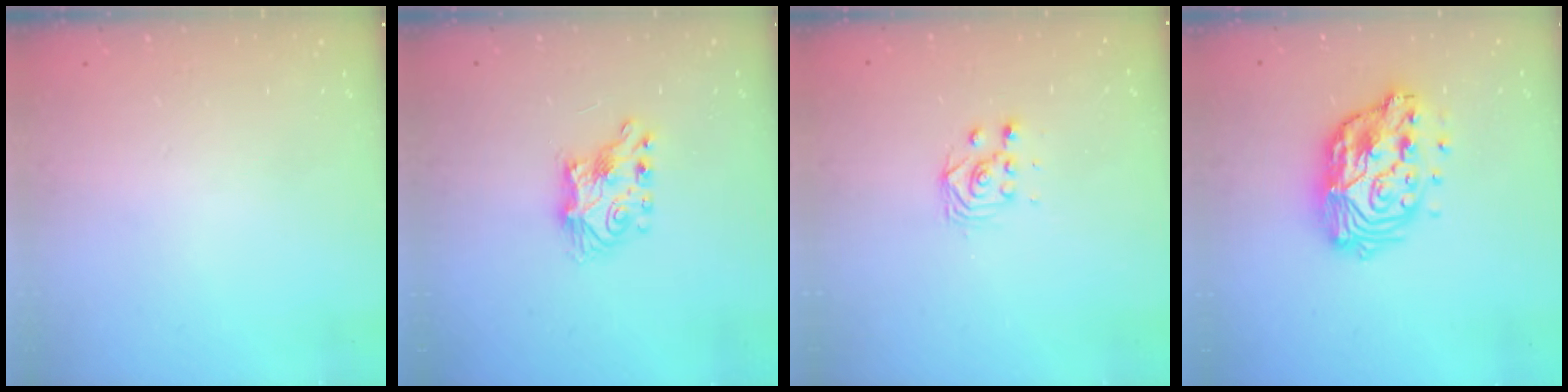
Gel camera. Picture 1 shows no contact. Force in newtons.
{"total": 7.2, "press": 7.2, "slide": 0.4}
{"total": 2.8, "press": 2.5, "slide": 1.3}
{"total": 15.5, "press": 15.5, "slide": 1.3}